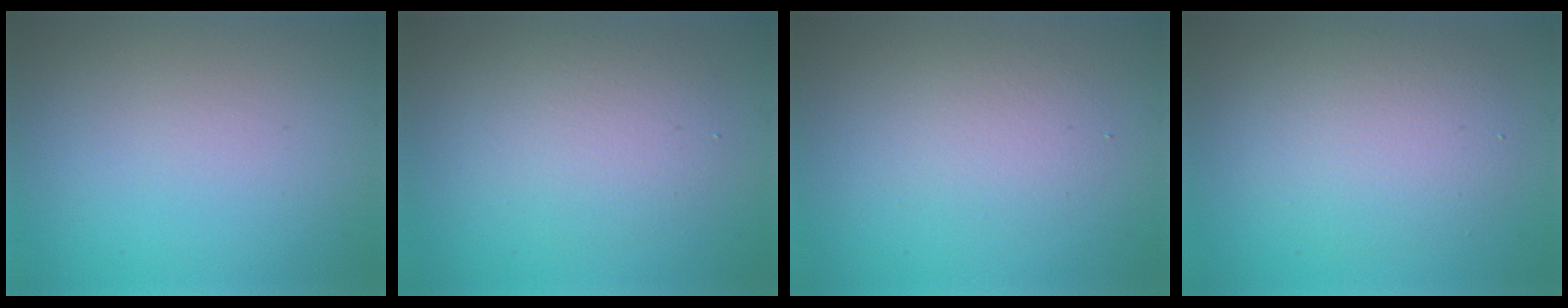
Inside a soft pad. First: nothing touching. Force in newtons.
{"total": 3.5, "press": 3.5, "slide": 0.2}
{"total": 2.4, "press": 2.4, "slide": 0.2}
{"total": 4.5, "press": 4.5, "slide": 0.5}